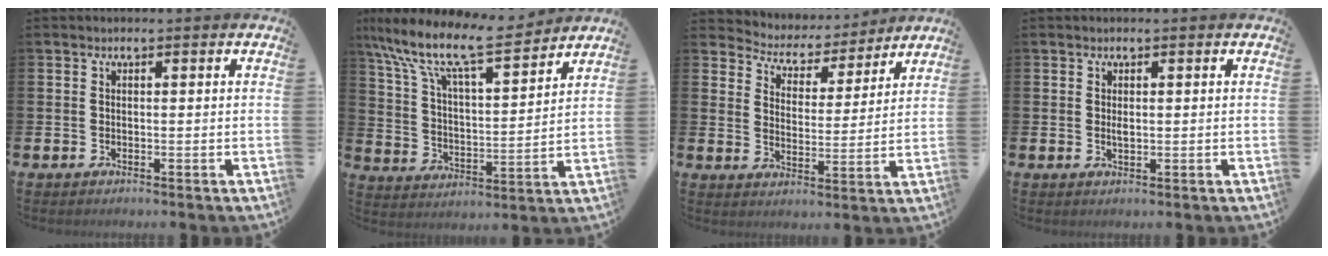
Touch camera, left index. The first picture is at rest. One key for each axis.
{"total": 11.2, "fx": 9.4, "fy": 2.8, "fz": 5.5, "tx": -0.137, "ty": -0.060, "tz": 0.159}
{"total": 4.6, "fx": 4.3, "fy": 1.8, "fz": -0.1, "tx": -0.019, "ty": -0.041, "tz": 0.066}
{"total": 0.8, "fx": 0.2, "fy": 0.3, "fz": 0.7, "tx": -0.007, "ty": -0.001, "tz": 0.002}